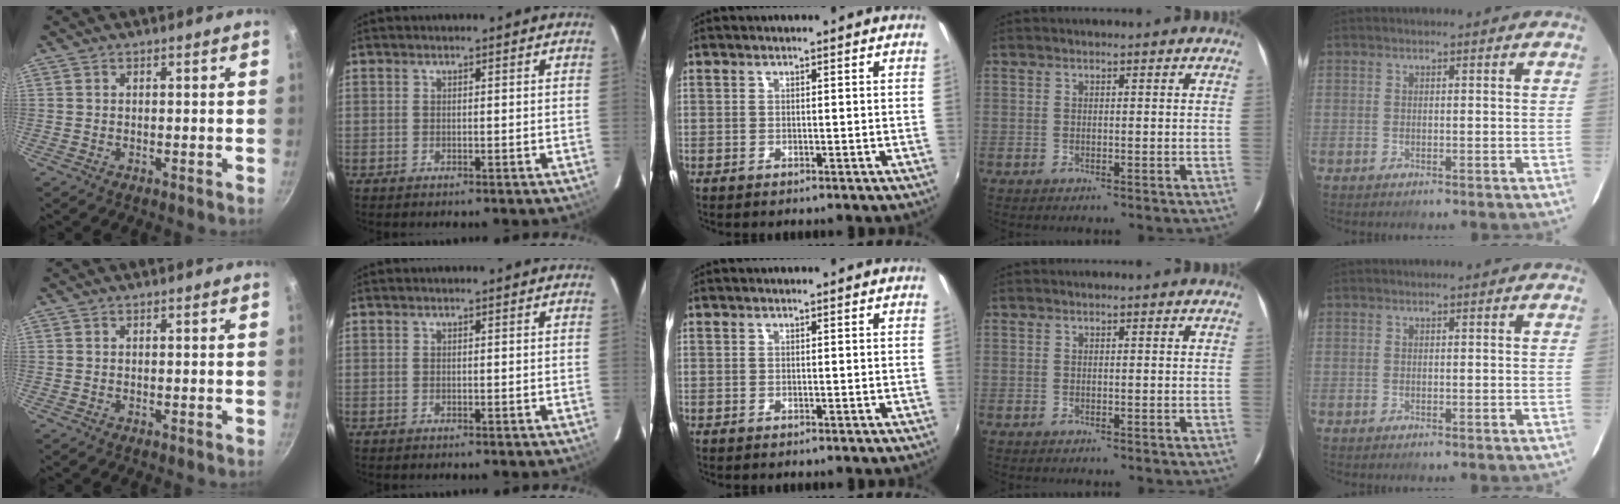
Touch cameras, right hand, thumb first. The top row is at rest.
{}